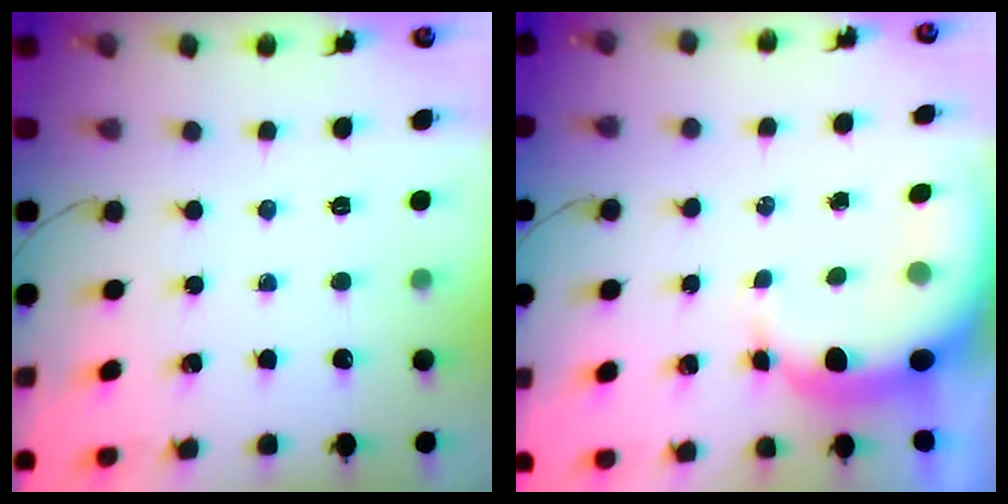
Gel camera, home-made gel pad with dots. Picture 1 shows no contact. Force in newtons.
{"total": 6.8, "press": 6.6, "slide": 1.6}